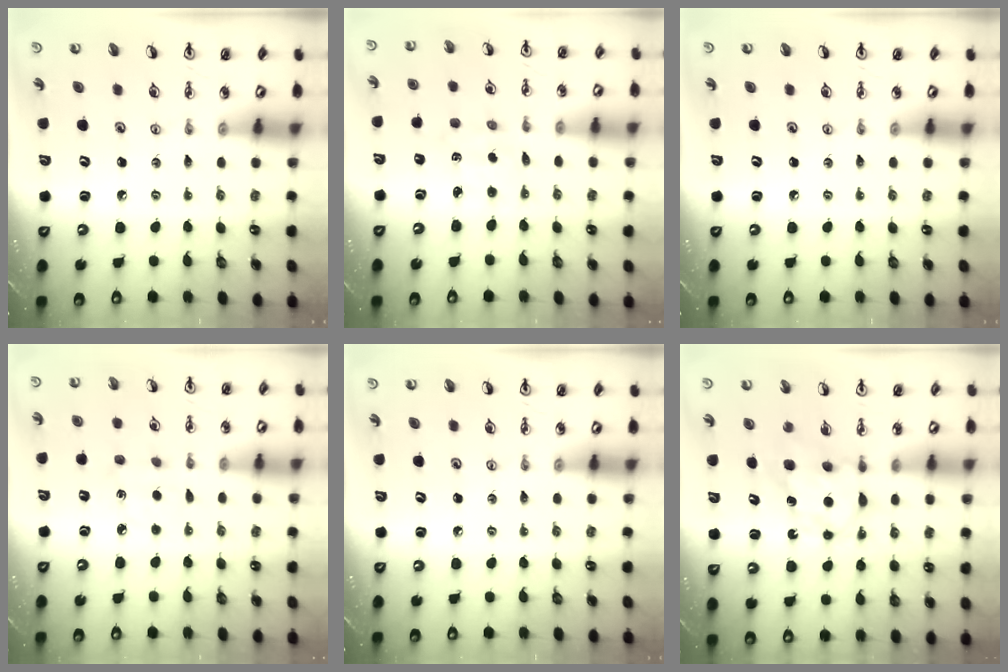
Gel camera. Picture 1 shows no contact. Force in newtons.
{"total": 1.8, "press": 1.8, "slide": 0.5}
{"total": 0.0}
{"total": 3.9, "press": 3.9, "slide": 0.5}
{"total": 0.0}
{"total": 6.9, "press": 6.9, "slide": 0.3}